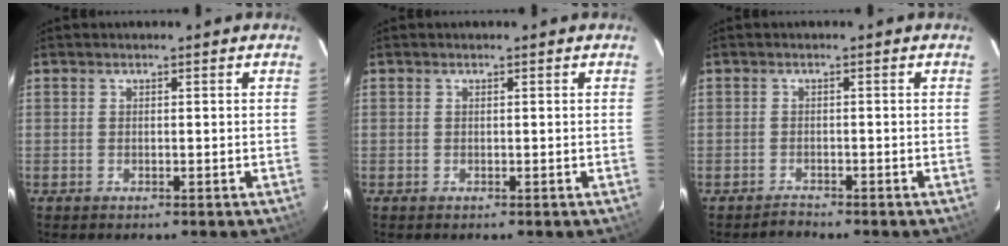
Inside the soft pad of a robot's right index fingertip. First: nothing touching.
{"total": 0.0}
{"total": 1.3, "force": [-1.3, 0.3, -0.3], "torque": [0.003, 0.005, -0.023]}